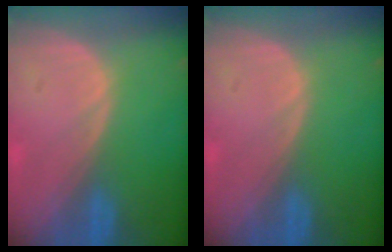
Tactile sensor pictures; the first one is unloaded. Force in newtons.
{"total": 0.0}